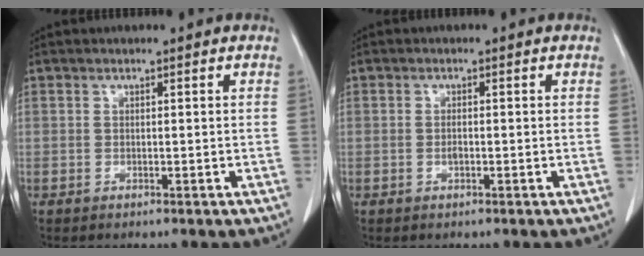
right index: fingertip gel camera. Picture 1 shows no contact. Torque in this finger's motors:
{"motor_torque": [-0.03, 0.03, 0.07, 0.01]}